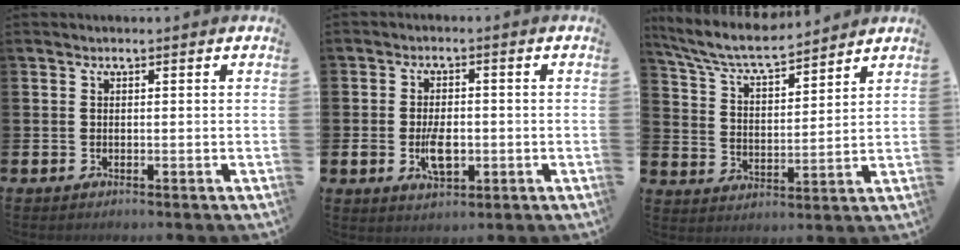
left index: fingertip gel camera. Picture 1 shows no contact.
{"total": 4.9, "force": [-1.1, 2.7, 3.9], "torque": [-0.048, -0.002, -0.021]}
{"total": 6.8, "force": [6.4, 0.7, 2.2], "torque": [-0.075, -0.035, 0.115]}